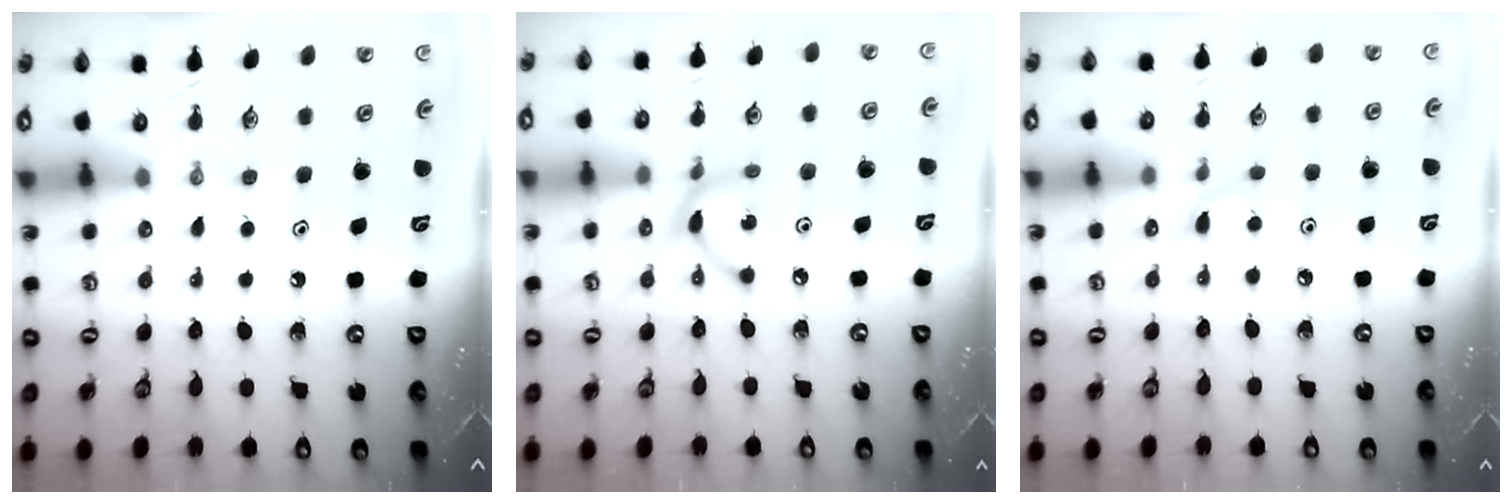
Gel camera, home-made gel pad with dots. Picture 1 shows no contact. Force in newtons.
{"total": 6.3, "press": 6.3, "slide": 0.2}
{"total": 2.4, "press": 2.4, "slide": 0.4}